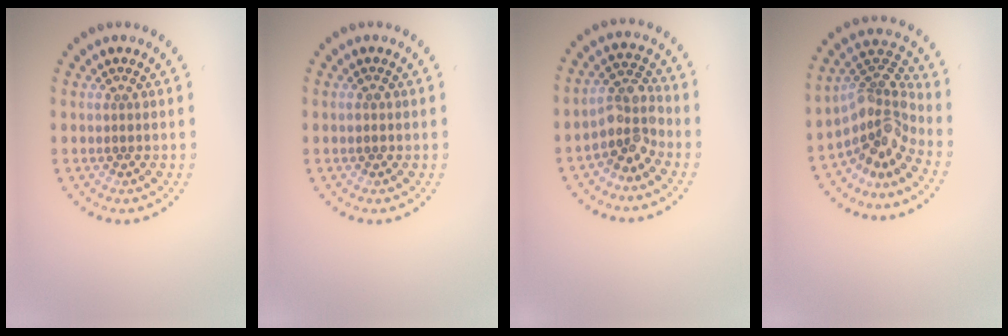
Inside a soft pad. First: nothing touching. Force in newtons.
{"total": 0.9, "press": 0.9, "slide": 0.1}
{"total": 3.6, "press": 3.0, "slide": 2.0}
{"total": 4.4, "press": 3.1, "slide": 3.1}